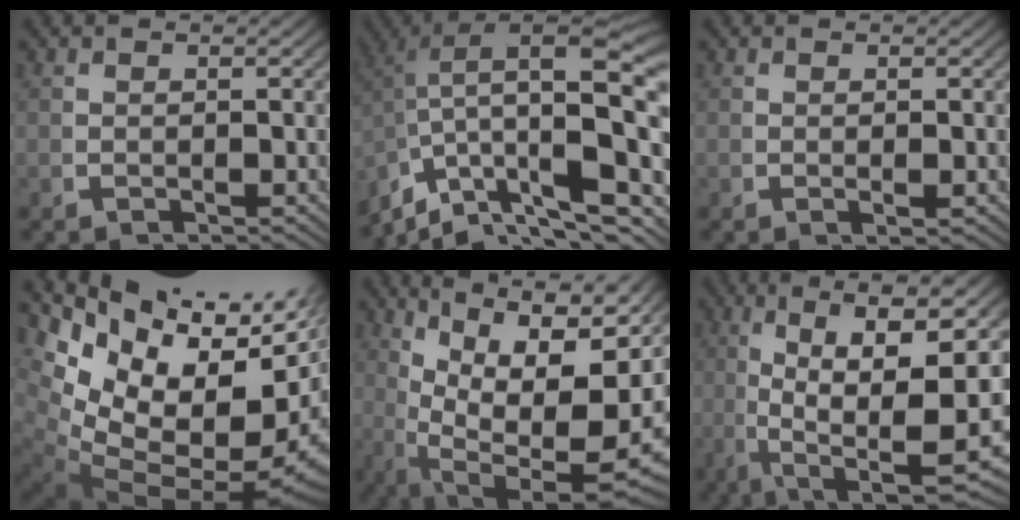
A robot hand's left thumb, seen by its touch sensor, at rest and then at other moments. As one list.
[{"total": 16.1, "force": [-1.4, 9.2, 13.2], "torque": [-0.231, -0.048, -0.002]}, {"total": 0.8, "force": [0.2, 0.3, 0.7], "torque": [-0.014, 0.003, 0.003]}, {"total": 20.0, "force": [0.6, 14.0, 14.3], "torque": [-0.279, -0.055, 0.026]}, {"total": 18.9, "force": [0.0, 11.4, 15.1], "torque": [-0.272, -0.068, 0.041]}, {"total": 17.6, "force": [-0.5, 8.7, 15.2], "torque": [-0.269, -0.037, 0.019]}]